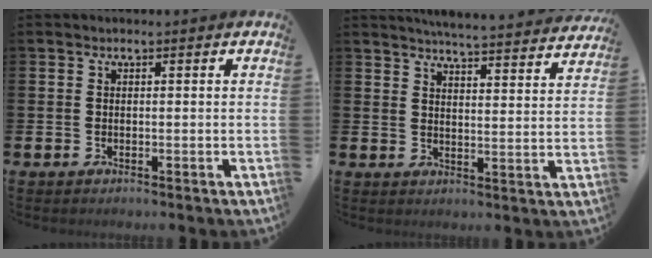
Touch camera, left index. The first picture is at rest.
{"total": 5.3, "force": [5.3, -0.1, 0.7], "torque": [-0.019, -0.042, 0.090]}